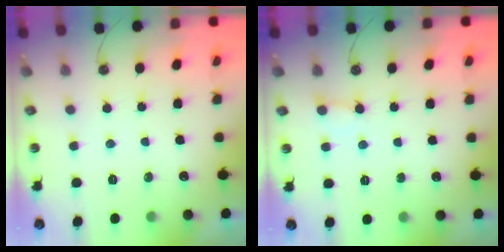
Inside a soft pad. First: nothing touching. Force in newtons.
{"total": 3.7, "press": 3.7, "slide": 0.3}